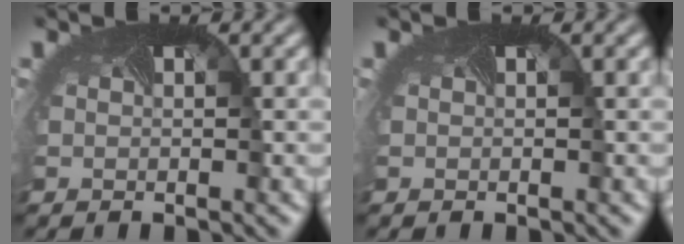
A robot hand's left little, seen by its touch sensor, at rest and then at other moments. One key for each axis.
{"total": 0.0}